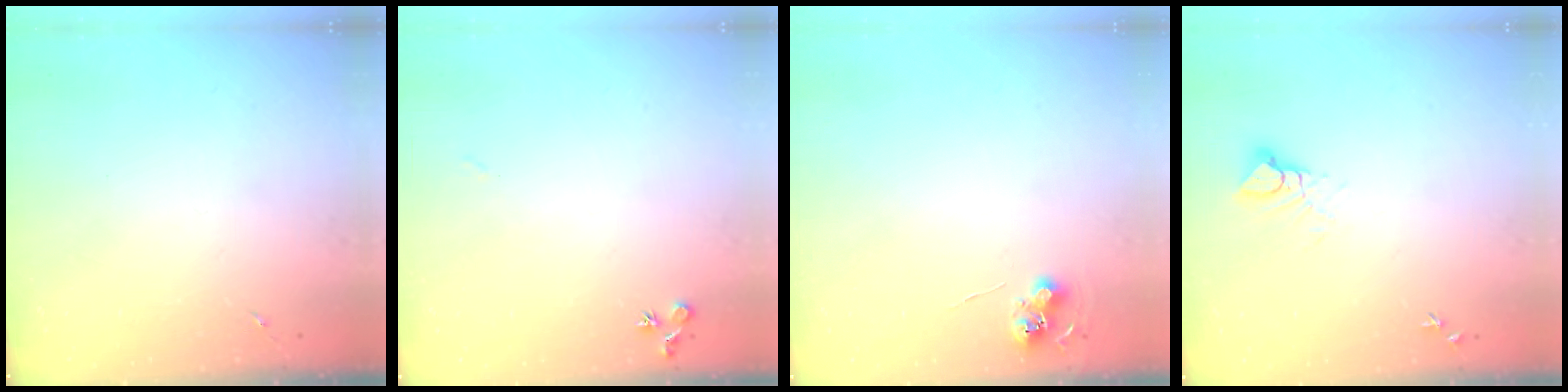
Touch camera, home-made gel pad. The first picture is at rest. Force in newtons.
{"total": 6.6, "press": 6.6, "slide": 0.6}
{"total": 6.2, "press": 6.2, "slide": 0.5}
{"total": 4.0, "press": 3.9, "slide": 0.4}